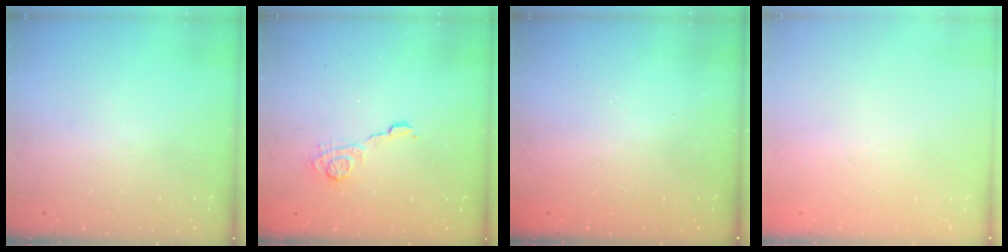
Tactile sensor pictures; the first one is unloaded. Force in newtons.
{"total": 5.8, "press": 5.7, "slide": 0.8}
{"total": 2.6, "press": 2.4, "slide": 0.8}
{"total": 2.7, "press": 2.6, "slide": 0.8}